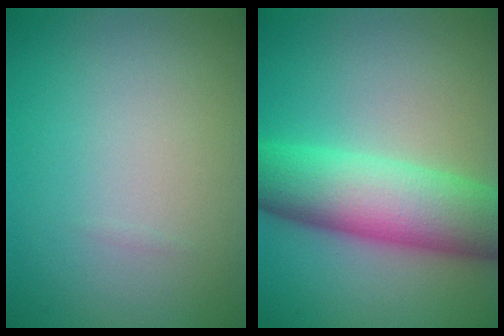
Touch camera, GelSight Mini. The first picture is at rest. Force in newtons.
{"total": 9.4, "press": 9.4, "slide": 0.3}